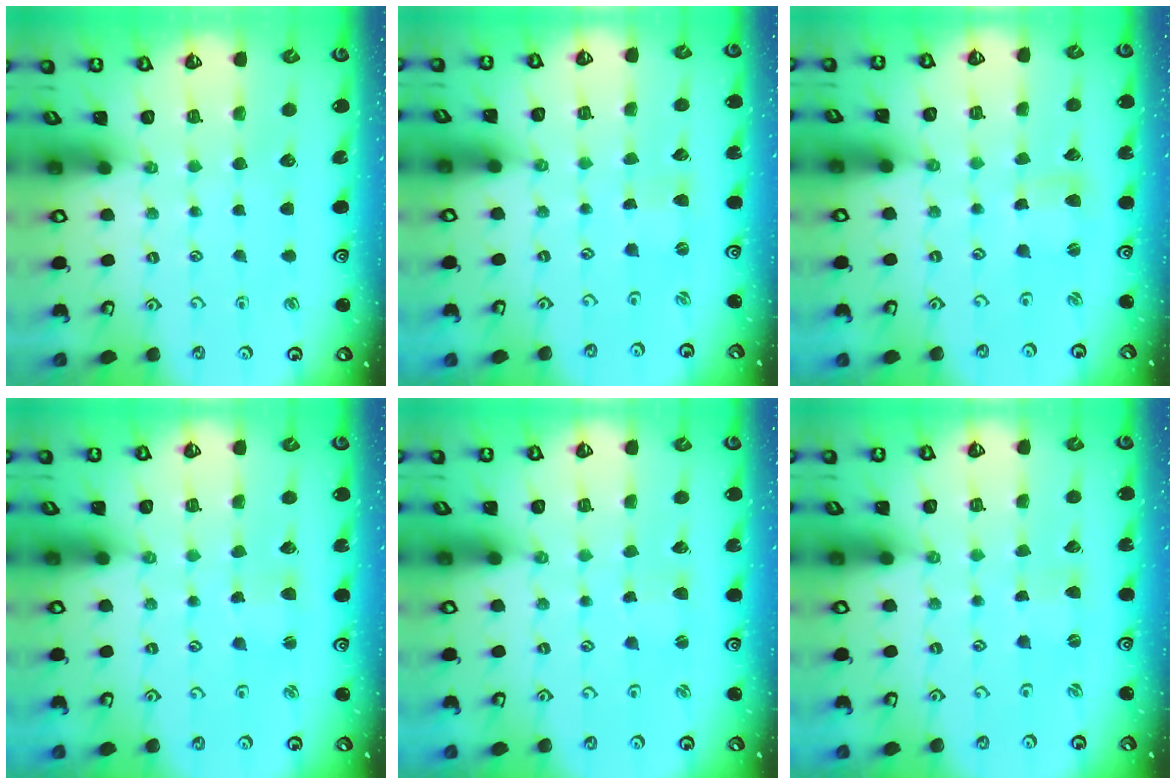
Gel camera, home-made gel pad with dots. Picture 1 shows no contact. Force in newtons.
{"total": 0.0}
{"total": 1.8, "press": 1.8, "slide": 0.2}
{"total": 2.7, "press": 2.6, "slide": 0.4}
{"total": 1.8, "press": 1.7, "slide": 0.2}
{"total": 0.0}